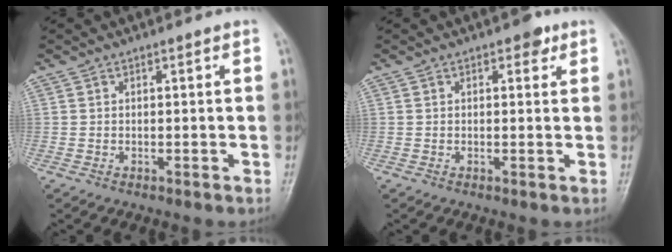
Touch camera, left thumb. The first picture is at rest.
{"total": 2.2, "force": [1.2, 1.3, 1.3], "torque": [-0.002, -0.002, 0.012]}